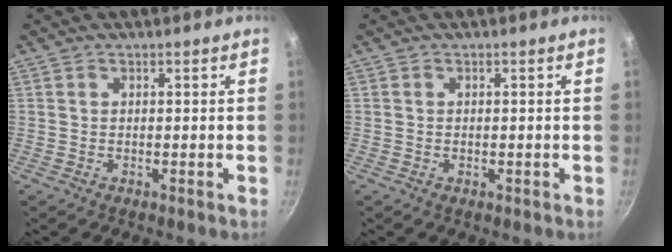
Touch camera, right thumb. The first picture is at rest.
{"total": 0.6, "force": [-0.2, 0.4, 0.4], "torque": [-0.004, 0.001, -0.003]}